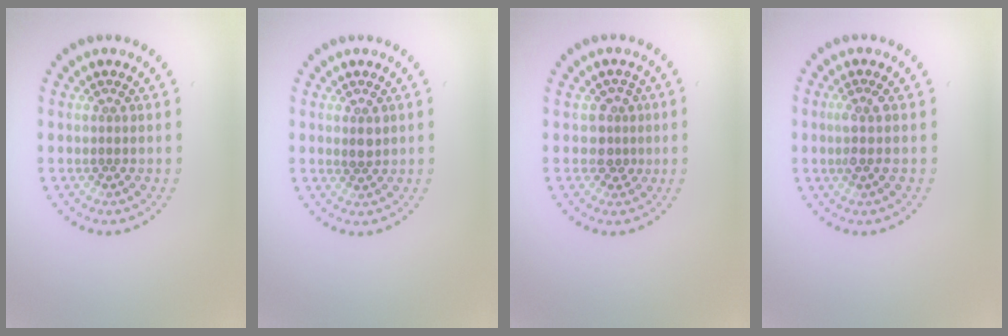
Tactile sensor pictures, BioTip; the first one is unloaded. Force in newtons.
{"total": 1.3, "press": 1.2, "slide": 0.5}
{"total": 2.0, "press": 1.7, "slide": 1.2}
{"total": 1.7, "press": 1.5, "slide": 0.8}